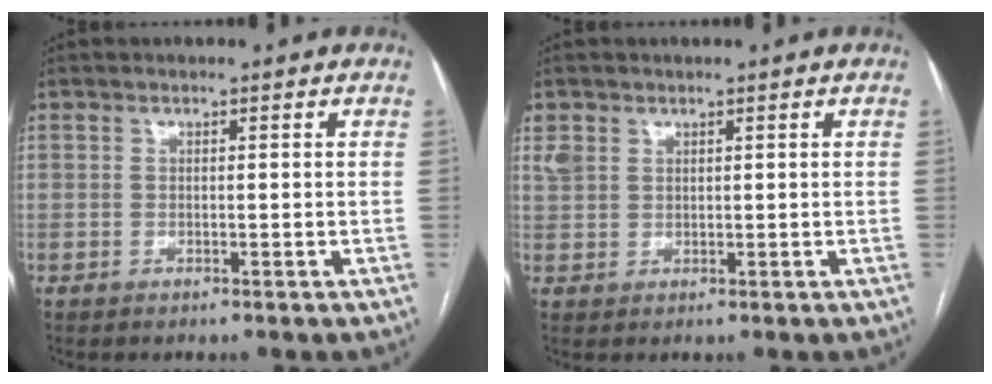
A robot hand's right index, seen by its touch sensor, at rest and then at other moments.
{"total": 2.2, "force": [1.4, 1.6, 0.6], "torque": [-0.018, 0.012, 0.033]}